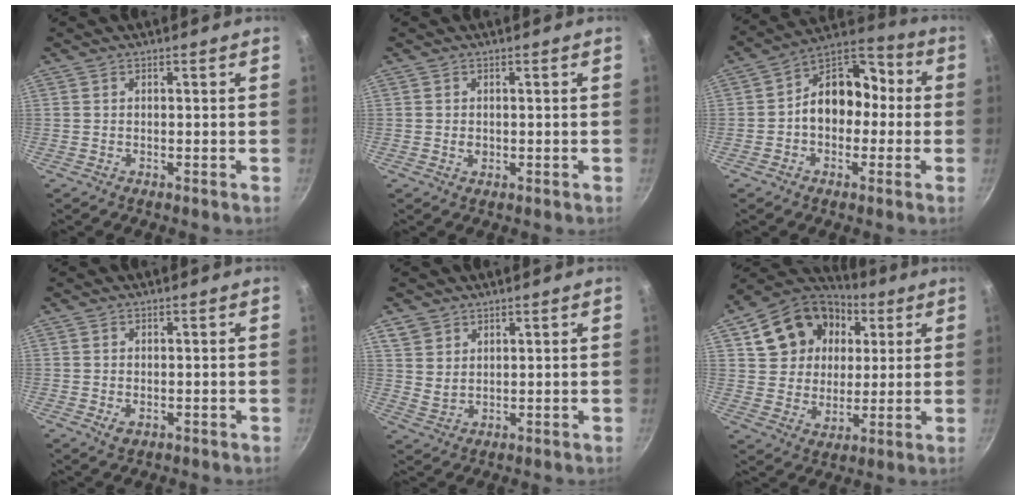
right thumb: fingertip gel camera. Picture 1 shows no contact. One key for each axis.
{"total": 1.4, "fx": -0.1, "fy": 1.1, "fz": 0.8, "tx": -0.011, "ty": -0.003, "tz": -0.003}
{"total": 13.7, "fx": -0.6, "fy": 10.4, "fz": 8.9, "tx": -0.079, "ty": 0.055, "tz": -0.030}
{"total": 2.1, "fx": -0.3, "fy": 1.6, "fz": 1.3, "tx": -0.020, "ty": -0.006, "tz": -0.004}
{"total": 4.5, "fx": 2.8, "fy": 3.2, "fz": 1.5, "tx": -0.016, "ty": -0.012, "tz": 0.057}
{"total": 18.5, "fx": 6.0, "fy": 14.9, "fz": 9.3, "tx": -0.146, "ty": 0.016, "tz": 0.104}